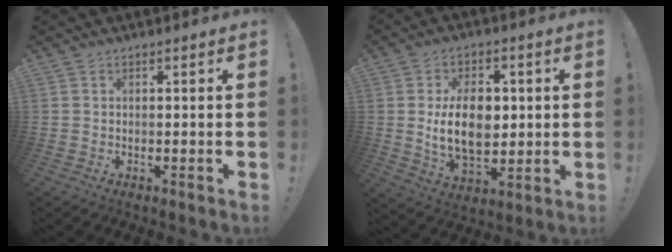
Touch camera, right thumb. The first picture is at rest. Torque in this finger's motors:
{"motor_torque": [1.34, 2.24, 0.74, -0.47, 0.08]}